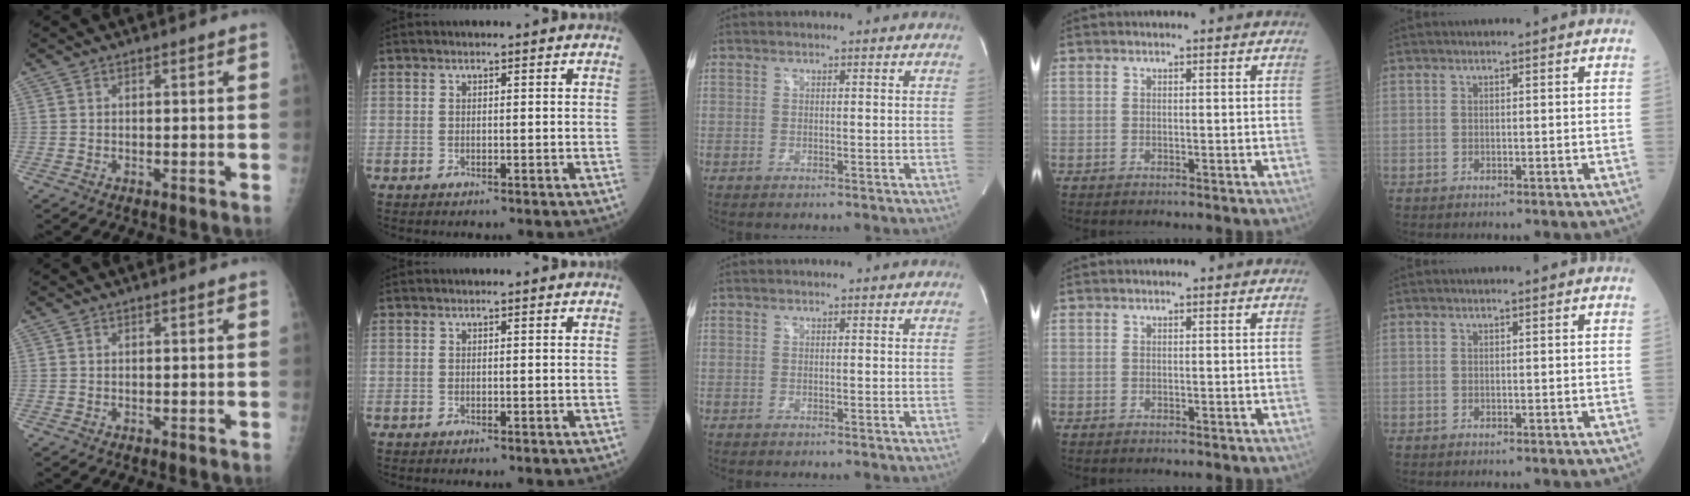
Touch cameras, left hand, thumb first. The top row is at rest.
{}